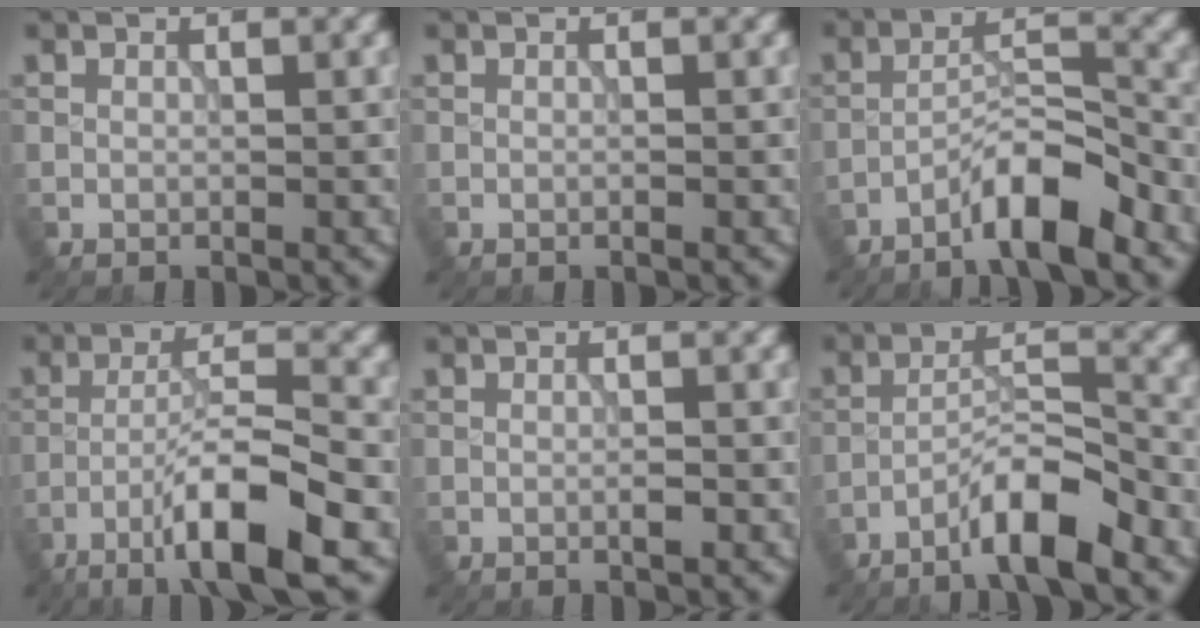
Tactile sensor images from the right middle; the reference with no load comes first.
{"total": 0.0}
{"total": 5.4, "force": [-3.8, 0.8, 3.7], "torque": [-0.062, 0.012, -0.075]}
{"total": 8.1, "force": [-4.5, 1.1, 6.7], "torque": [-0.109, 0.012, -0.081]}
{"total": 0.8, "force": [-0.3, 0.1, 0.8], "torque": [-0.014, -0.001, -0.005]}
{"total": 5.3, "force": [-3.7, 0.6, 3.7], "torque": [-0.064, 0.012, -0.073]}